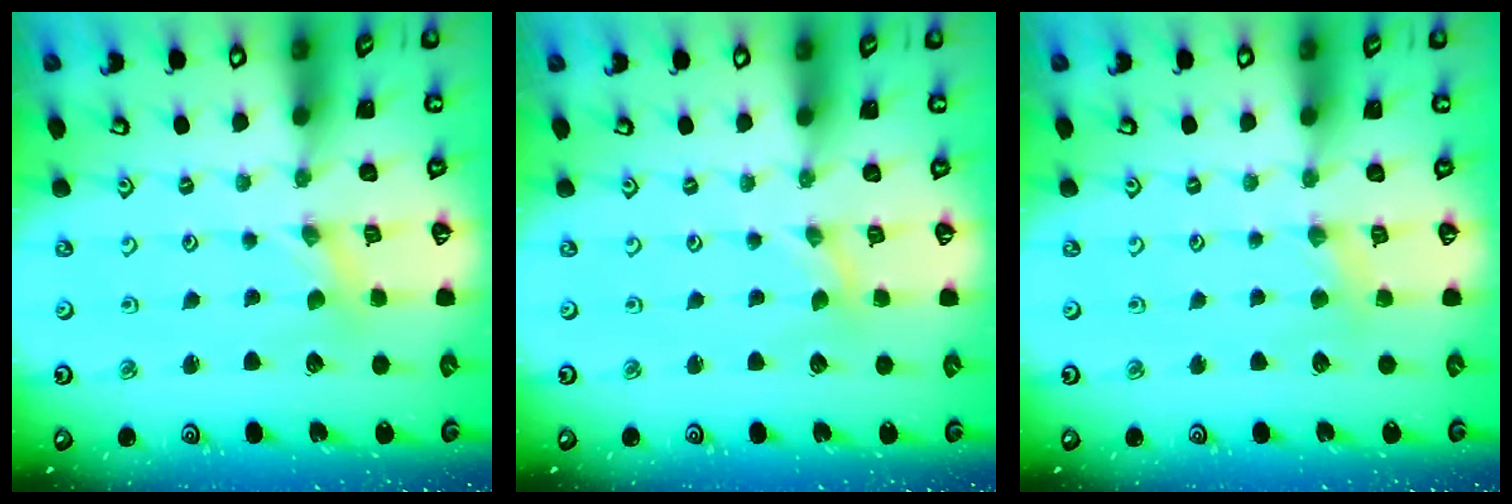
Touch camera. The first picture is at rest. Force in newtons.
{"total": 0.0}
{"total": 3.4, "press": 3.3, "slide": 0.4}